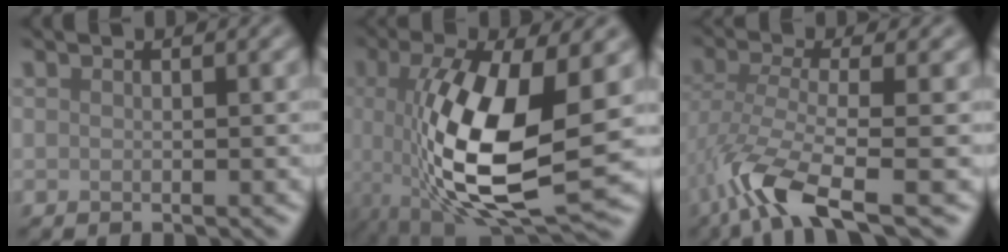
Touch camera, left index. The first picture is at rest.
{"total": 11.9, "force": [-0.7, 4.1, 11.2], "torque": [-0.222, -0.017, -0.010]}
{"total": 6.7, "force": [-3.6, 1.8, 5.4], "torque": [-0.112, -0.006, -0.080]}